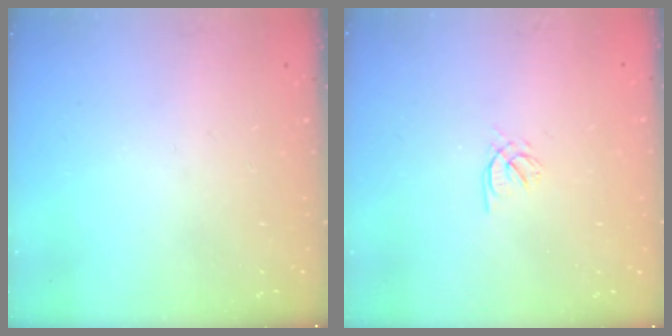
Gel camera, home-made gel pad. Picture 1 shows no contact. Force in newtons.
{"total": 2.0, "press": 1.9, "slide": 0.5}